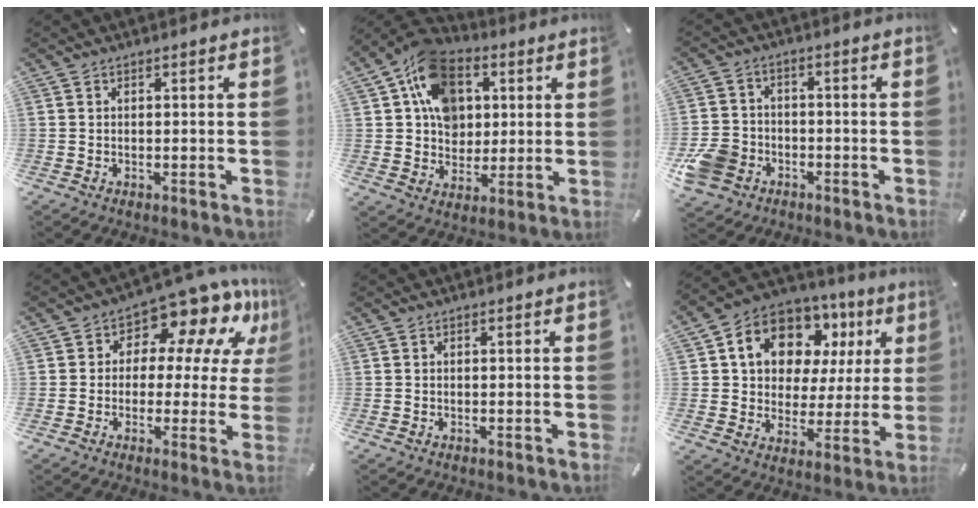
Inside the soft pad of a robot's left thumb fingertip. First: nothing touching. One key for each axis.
{"total": 14.0, "fx": 4.5, "fy": 11.5, "fz": 6.5, "tx": -0.119, "ty": -0.018, "tz": 0.086}
{"total": 9.4, "fx": -3.9, "fy": 7.7, "fz": 3.6, "tx": -0.084, "ty": 0.029, "tz": -0.074}
{"total": 11.0, "fx": 6.8, "fy": 6.2, "fz": 6.0, "tx": -0.098, "ty": -0.056, "tz": 0.119}
{"total": 0.0}
{"total": 13.8, "fx": 6.1, "fy": 10.6, "fz": 6.3, "tx": -0.116, "ty": -0.025, "tz": 0.116}